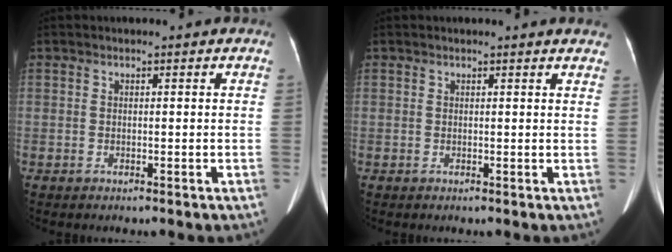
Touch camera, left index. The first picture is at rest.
{"total": 4.7, "force": [4.5, 0.3, 1.3], "torque": [-0.012, -0.004, 0.026]}